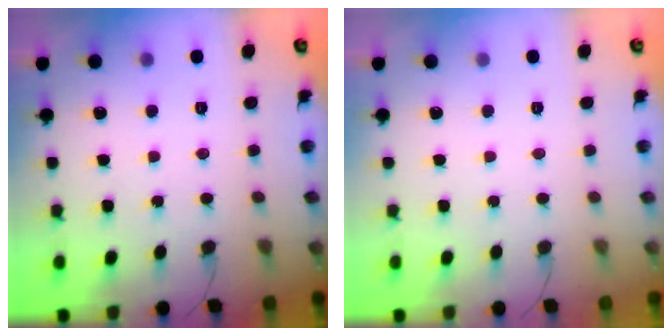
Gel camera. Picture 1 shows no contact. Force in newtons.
{"total": 0.0}